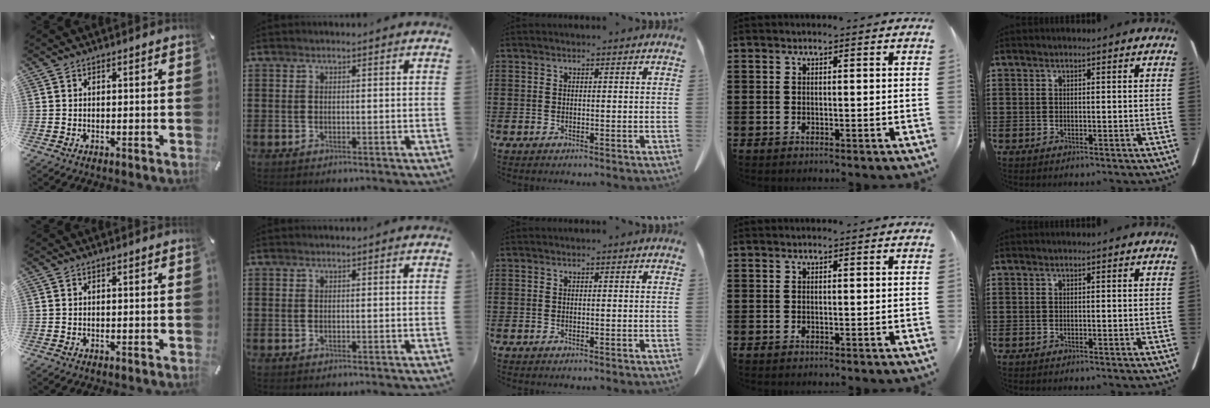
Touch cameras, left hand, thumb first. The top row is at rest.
{}